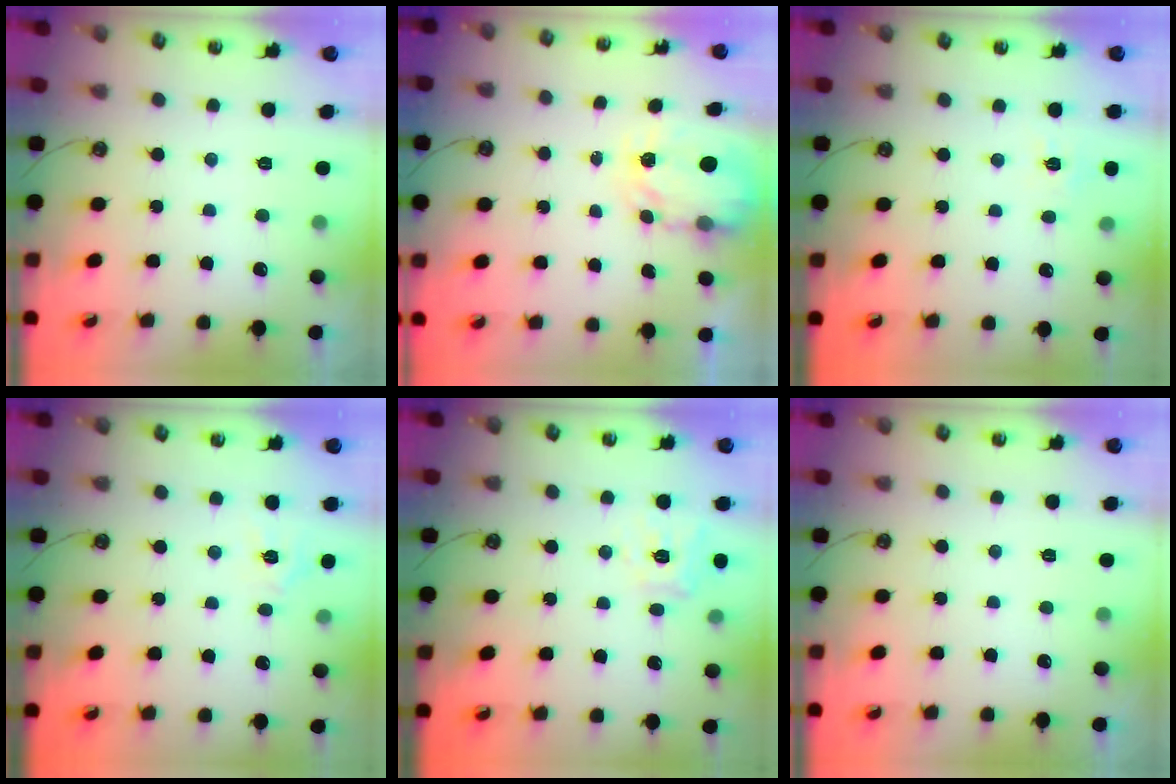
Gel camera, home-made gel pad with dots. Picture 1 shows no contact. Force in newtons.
{"total": 3.9, "press": 3.9, "slide": 0.3}
{"total": 5.5, "press": 5.4, "slide": 0.6}
{"total": 3.5, "press": 3.4, "slide": 0.5}
{"total": 10.4, "press": 10.4, "slide": 1.1}
{"total": 0.0}